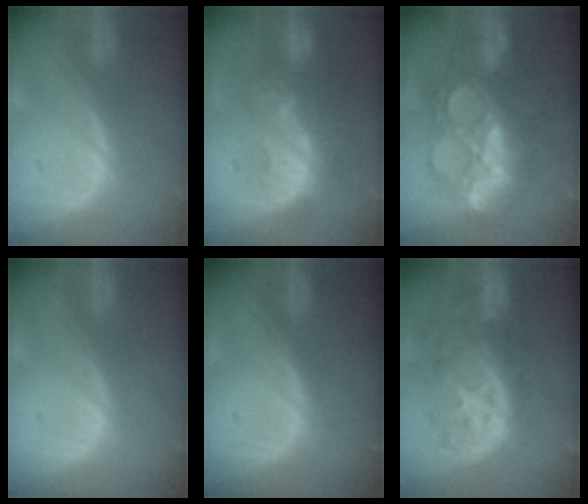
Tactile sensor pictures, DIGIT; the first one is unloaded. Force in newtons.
{"total": 9.2, "press": 8.8, "slide": 2.8}
{"total": 10.8, "press": 10.8, "slide": 0.9}
{"total": 0.0}
{"total": 0.0}
{"total": 11.4, "press": 9.8, "slide": 5.7}